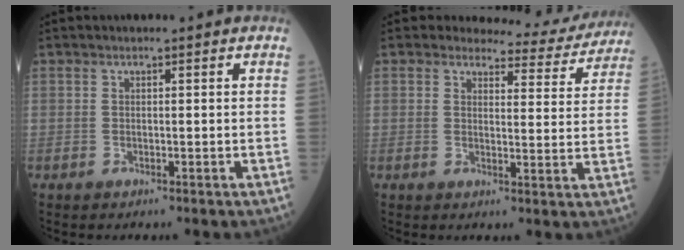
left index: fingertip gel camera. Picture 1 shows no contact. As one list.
[{"total": 9.1, "force": [8.7, 2.5, 0.2], "torque": [0.015, -0.026, 0.082]}]